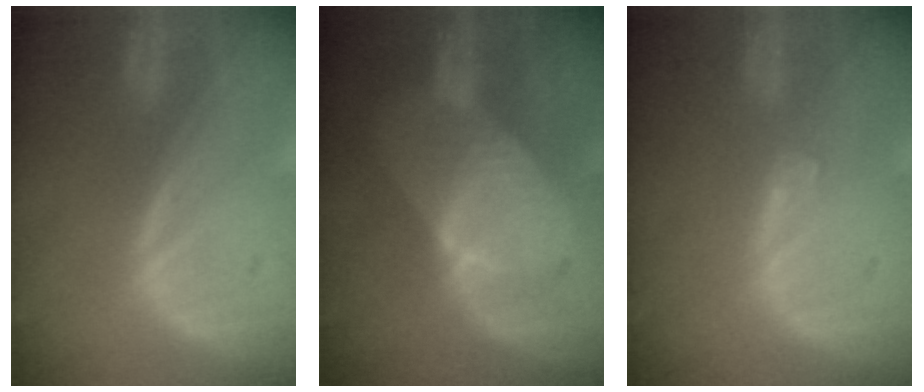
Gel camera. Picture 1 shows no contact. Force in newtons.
{"total": 7.4, "press": 7.0, "slide": 2.2}
{"total": 1.5, "press": 1.2, "slide": 0.9}